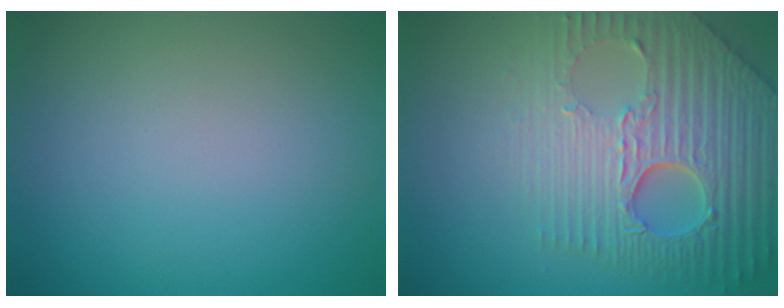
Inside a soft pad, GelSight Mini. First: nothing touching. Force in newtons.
{"total": 9.1, "press": 6.2, "slide": 6.7}